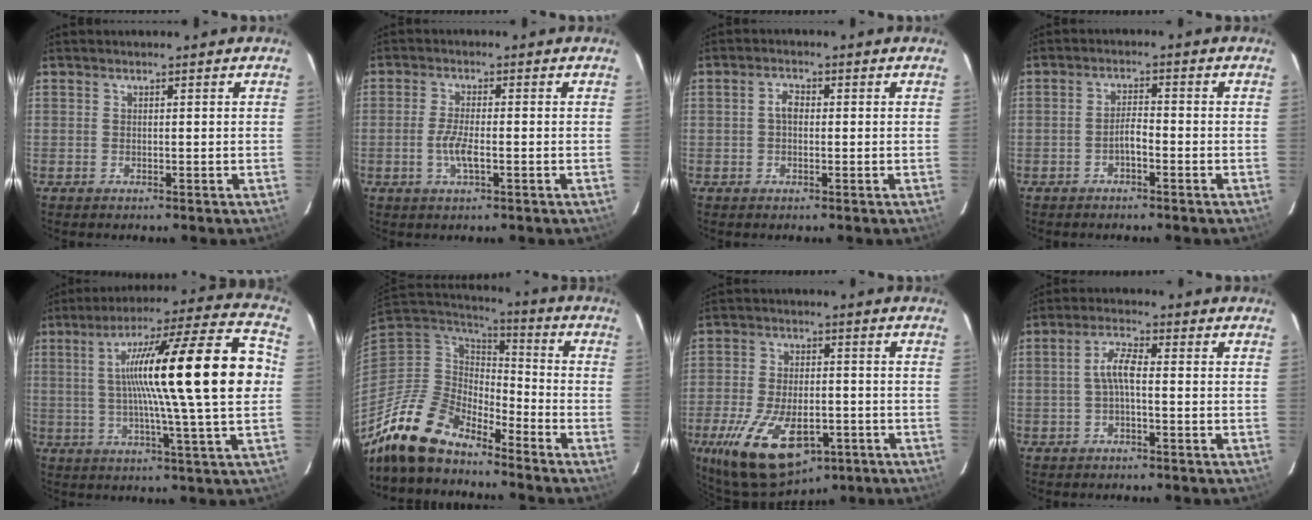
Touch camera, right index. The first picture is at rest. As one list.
[{"total": 4.1, "force": [-1.3, 0.9, 3.8], "torque": [-0.080, -0.003, -0.024]}, {"total": 2.3, "force": [0.0, 1.5, 1.7], "torque": [-0.034, 0.009, -0.001]}, {"total": 2.4, "force": [-1.6, 0.5, 1.7], "torque": [-0.034, 0.007, -0.027]}, {"total": 22.9, "force": [1.8, 0.4, 22.9], "torque": [-0.346, 0.034, 0.021]}, {"total": 14.7, "force": [-12.6, 5.2, 5.4], "torque": [-0.124, -0.002, -0.247]}, {"total": 18.0, "force": [-8.5, 9.5, 12.8], "torque": [-0.265, -0.025, -0.128]}, {"total": 3.8, "force": [-0.8, 0.9, 3.6], "torque": [-0.074, 0.014, -0.017]}]